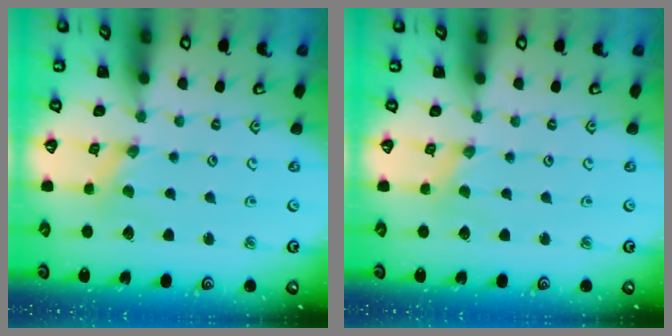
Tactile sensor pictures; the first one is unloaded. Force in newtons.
{"total": 0.0}